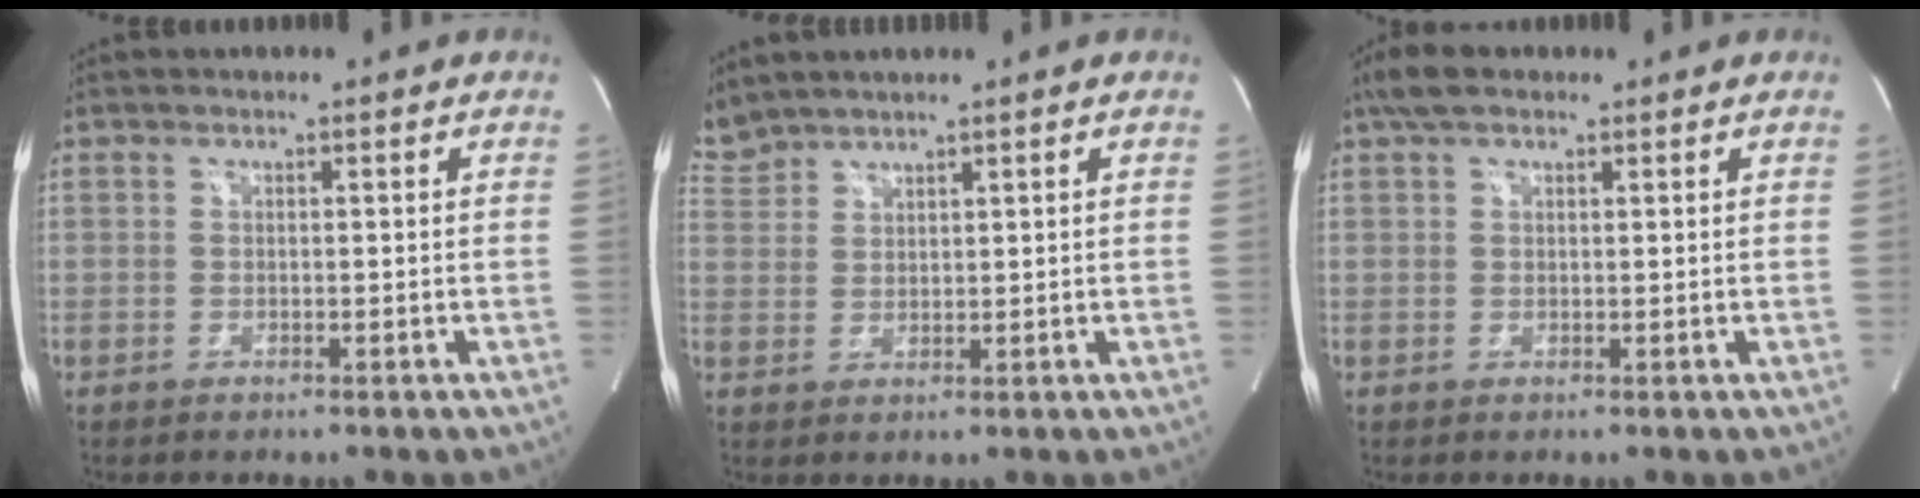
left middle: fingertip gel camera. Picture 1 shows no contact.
{"total": 3.8, "force": [3.8, 0.0, 0.2], "torque": [-0.022, 0.016, 0.088]}
{"total": 4.0, "force": [2.8, 1.8, 2.2], "torque": [-0.051, 0.023, 0.055]}